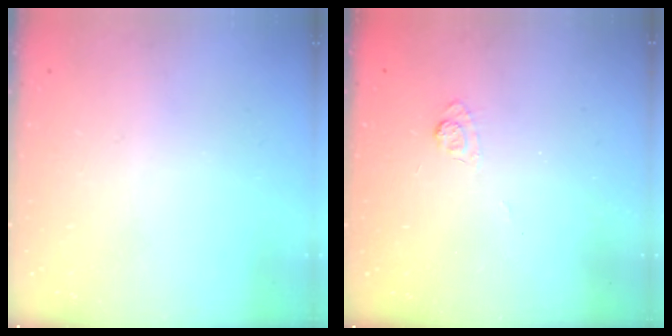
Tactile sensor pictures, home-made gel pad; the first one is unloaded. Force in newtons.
{"total": 3.3, "press": 3.0, "slide": 1.4}